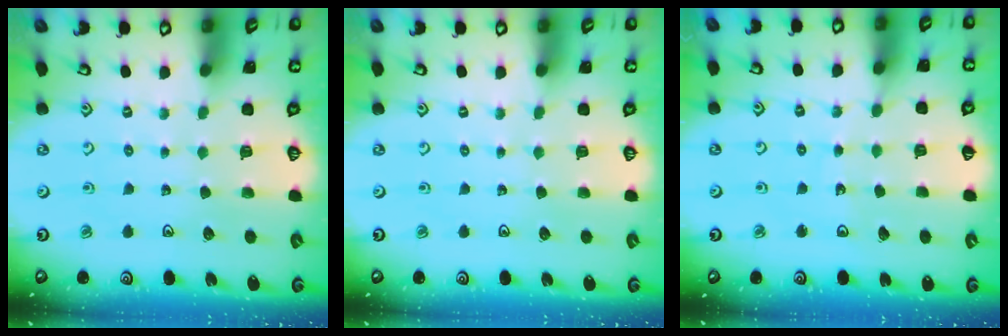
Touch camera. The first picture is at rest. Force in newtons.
{"total": 0.0}
{"total": 3.0, "press": 3.0, "slide": 0.2}